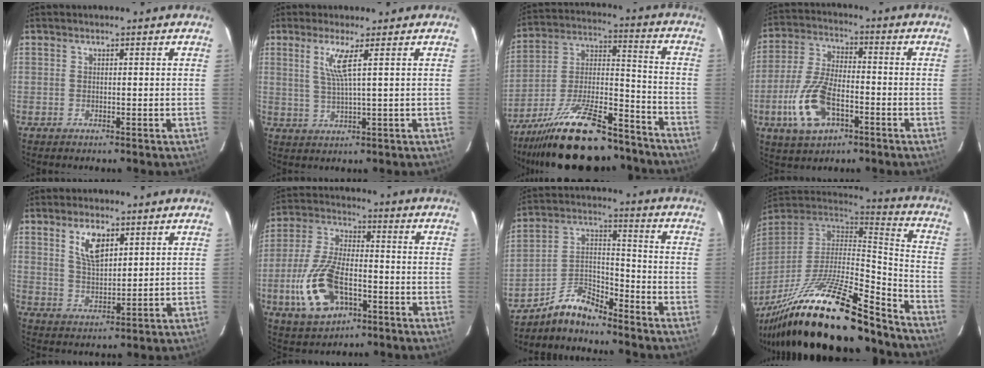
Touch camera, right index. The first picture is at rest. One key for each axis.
{"total": 4.4, "fx": 1.8, "fy": -0.7, "fz": 4.0, "tx": -0.076, "ty": -0.006, "tz": 0.038}
{"total": 25.4, "fx": -19.7, "fy": 7.9, "fz": 13.9, "tx": -0.253, "ty": -0.002, "tz": -0.301}
{"total": 13.1, "fx": -5.2, "fy": 6.4, "fz": 10.1, "tx": -0.226, "ty": -0.003, "tz": -0.093}
{"total": 7.1, "fx": 3.4, "fy": 3.3, "fz": 5.2, "tx": -0.093, "ty": 0.004, "tz": 0.070}
{"total": 15.3, "fx": -5.6, "fy": 7.8, "fz": 11.9, "tx": -0.265, "ty": -0.005, "tz": -0.098}
{"total": 7.9, "fx": -7.0, "fy": 2.5, "fz": 2.8, "tx": -0.067, "ty": 0.038, "tz": -0.142}
{"total": 29.3, "fx": -21.5, "fy": 6.5, "fz": 18.9, "tx": -0.333, "ty": -0.047, "tz": -0.350}